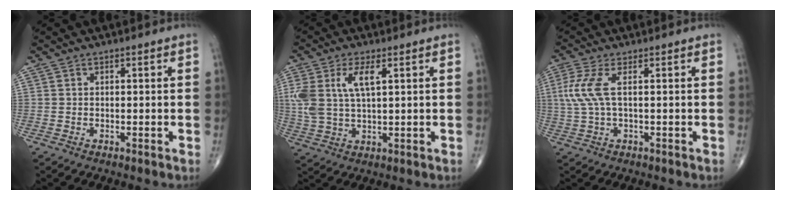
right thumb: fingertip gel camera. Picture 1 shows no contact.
{"total": 9.0, "force": [2.8, 3.7, 7.6], "torque": [-0.178, 0.003, 0.061]}
{"total": 5.7, "force": [1.0, 1.6, 5.4], "torque": [-0.164, 0.008, 0.021]}